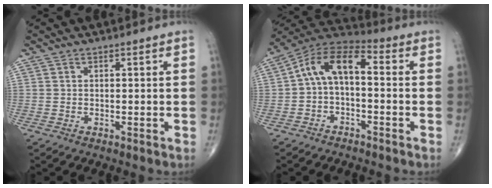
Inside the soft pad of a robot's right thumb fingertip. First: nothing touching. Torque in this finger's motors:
{"motor_torque": [-0.24, 0.48, 0.90, -0.02, 0.34]}